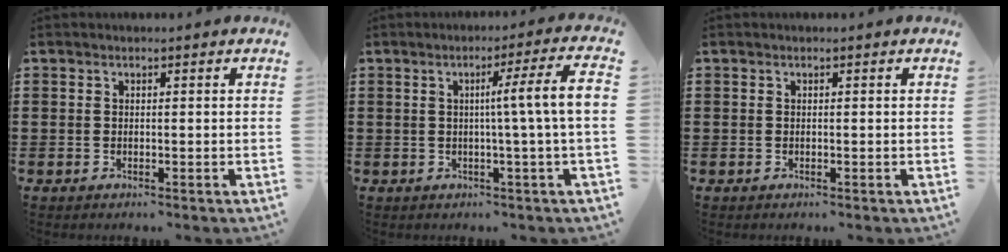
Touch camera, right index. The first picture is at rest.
{"total": 7.2, "force": [0.2, -1.0, 7.2], "torque": [-0.122, -0.012, -0.005]}
{"total": 0.0}